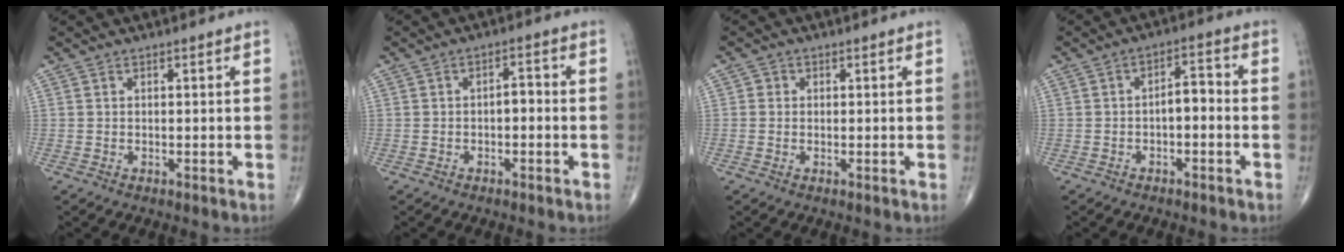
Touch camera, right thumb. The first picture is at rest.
{"total": 2.5, "force": [-0.6, 1.0, 2.2], "torque": [-0.030, 0.017, -0.012]}
{"total": 1.2, "force": [0.0, 1.2, 0.3], "torque": [0.002, 0.002, -0.003]}
{"total": 4.3, "force": [-1.0, 1.8, 3.8], "torque": [-0.050, 0.028, -0.021]}